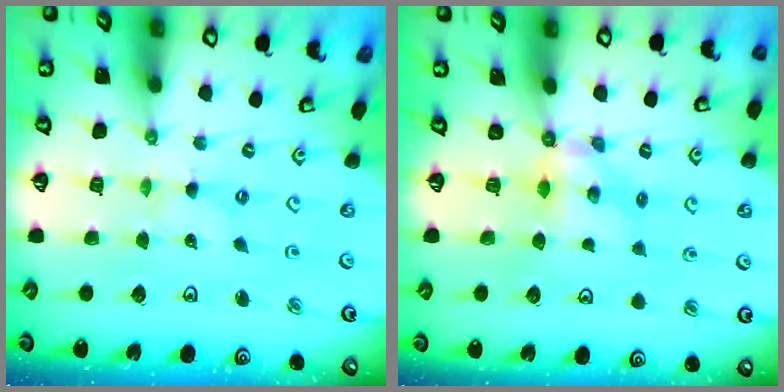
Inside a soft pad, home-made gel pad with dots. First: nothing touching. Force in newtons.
{"total": 4.9, "press": 4.9, "slide": 0.4}